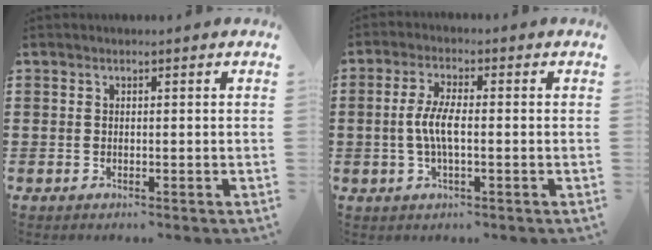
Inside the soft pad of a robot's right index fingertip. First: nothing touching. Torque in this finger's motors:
{"motor_torque": [0.61, 0.01, 0.23, 0.17]}